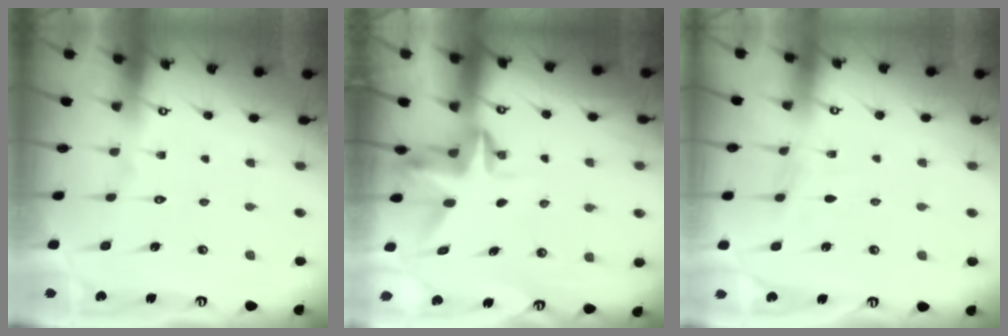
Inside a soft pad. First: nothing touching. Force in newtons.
{"total": 3.3, "press": 3.2, "slide": 0.4}
{"total": 3.1, "press": 3.1, "slide": 0.3}